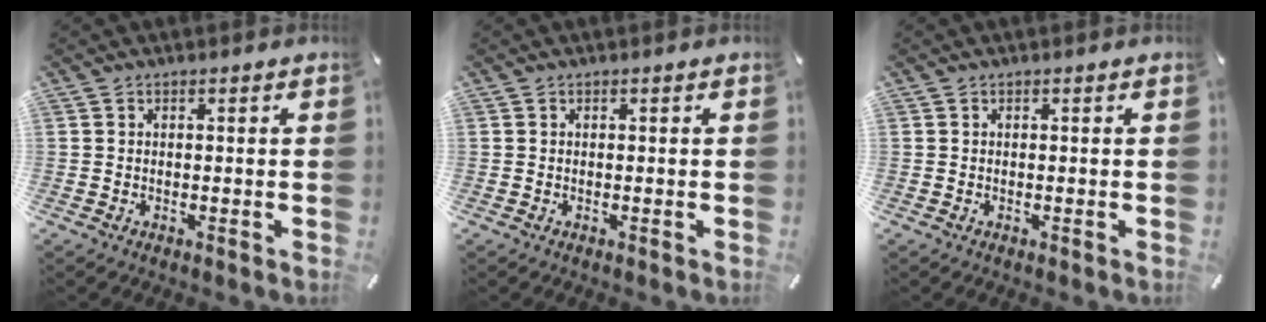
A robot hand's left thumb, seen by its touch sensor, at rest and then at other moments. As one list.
[{"total": 0.0}, {"total": 0.0}]